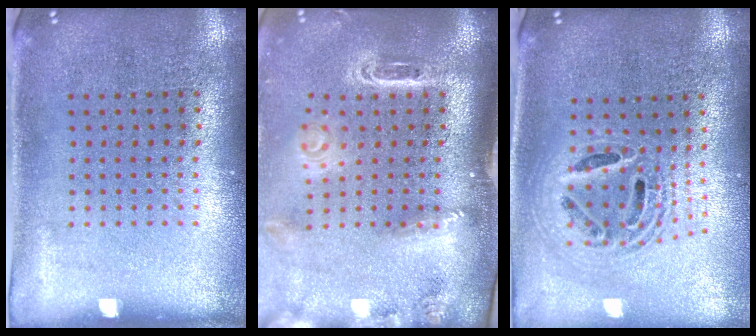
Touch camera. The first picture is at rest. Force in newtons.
{"total": 2.9, "press": 2.1, "slide": 2.0}
{"total": 2.0, "press": 1.6, "slide": 1.2}